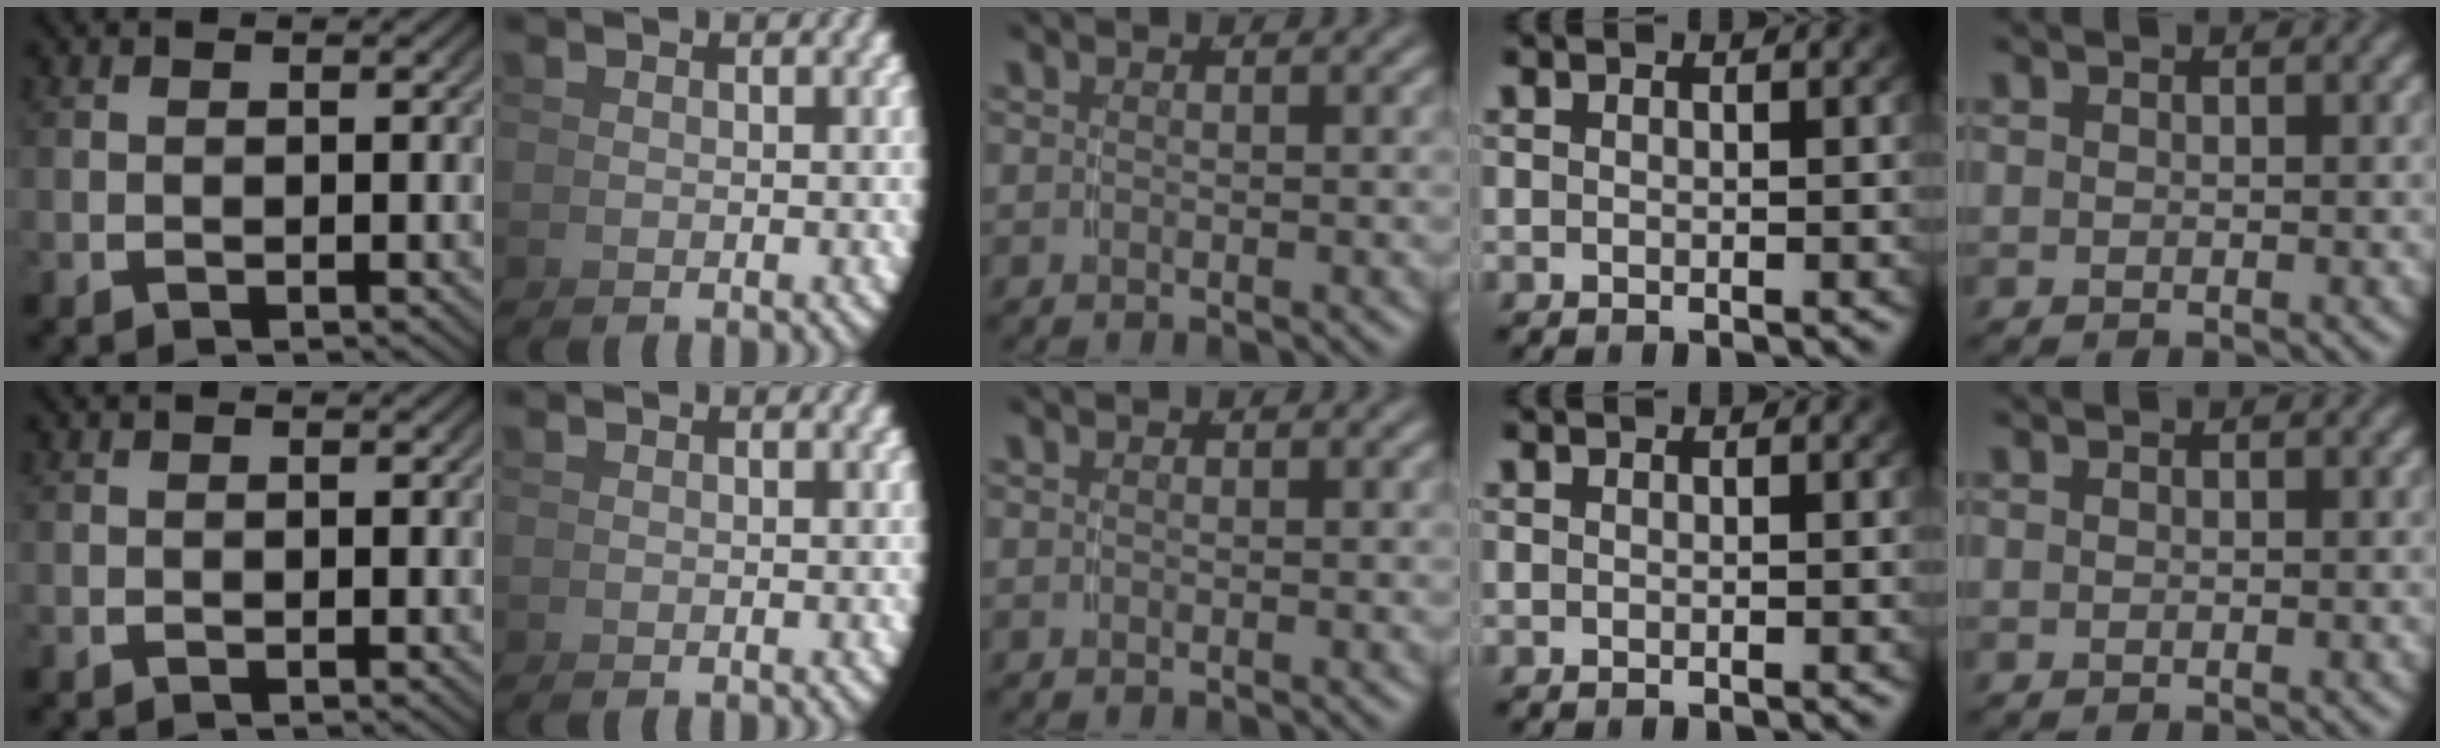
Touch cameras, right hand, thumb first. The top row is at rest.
{}